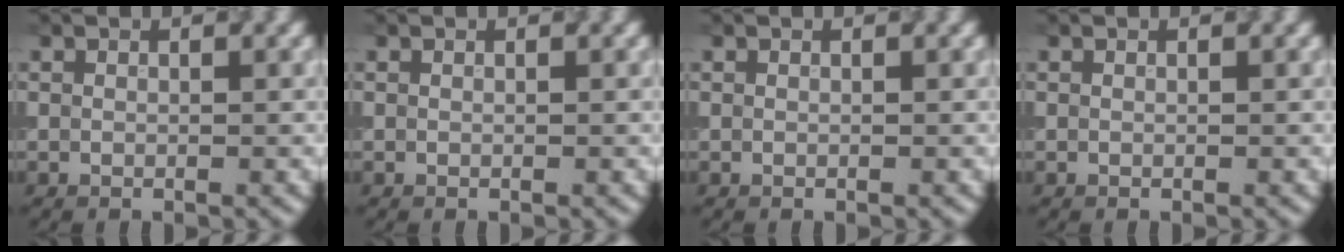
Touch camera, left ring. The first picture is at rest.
{"total": 0.0}
{"total": 0.0}
{"total": 0.0}